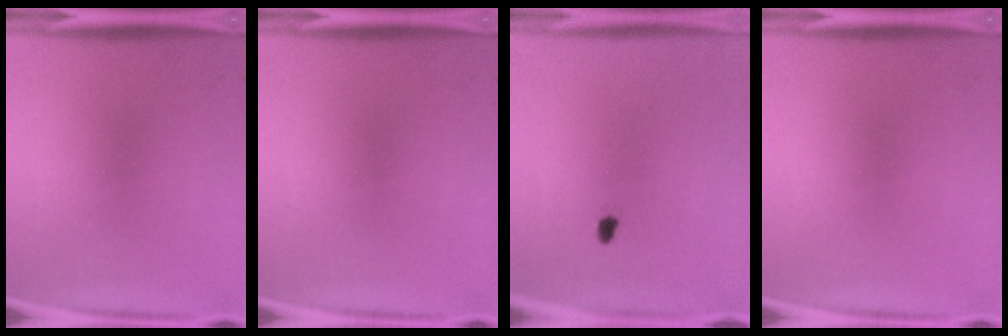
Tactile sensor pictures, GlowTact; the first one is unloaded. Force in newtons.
{"total": 0.0}
{"total": 1.3}
{"total": 0.0}